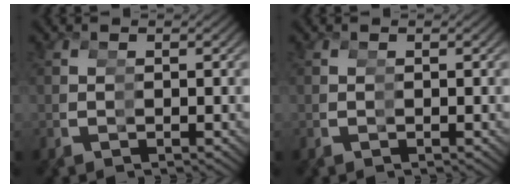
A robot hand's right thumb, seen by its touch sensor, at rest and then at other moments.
{"total": 0.0}